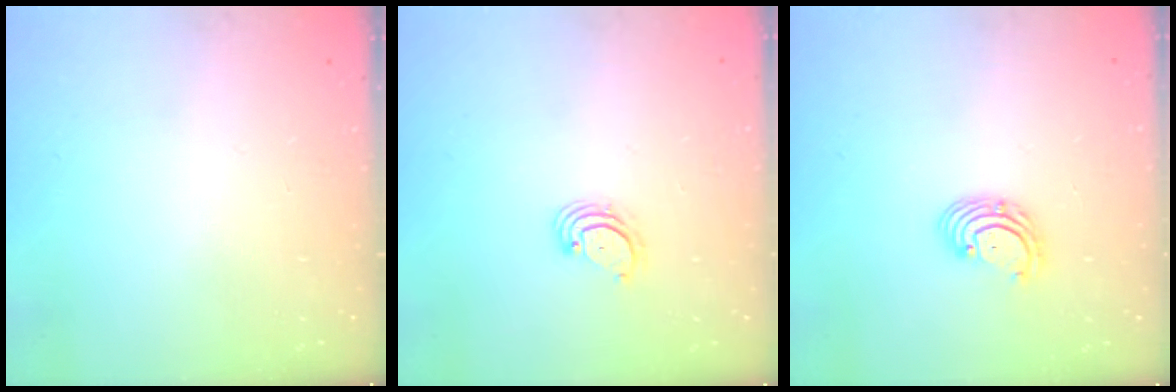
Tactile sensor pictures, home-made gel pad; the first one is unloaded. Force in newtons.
{"total": 3.1, "press": 3.1, "slide": 0.3}
{"total": 2.7, "press": 2.7, "slide": 0.3}